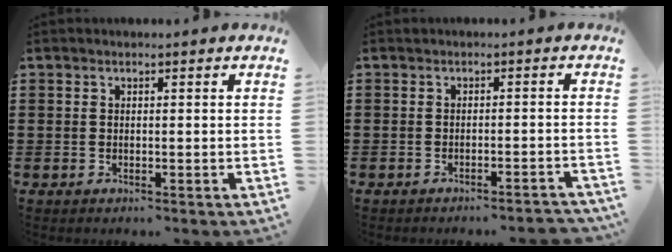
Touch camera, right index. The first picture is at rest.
{"total": 1.6, "force": [-1.5, -0.1, 0.5], "torque": [-0.012, 0.002, -0.030]}